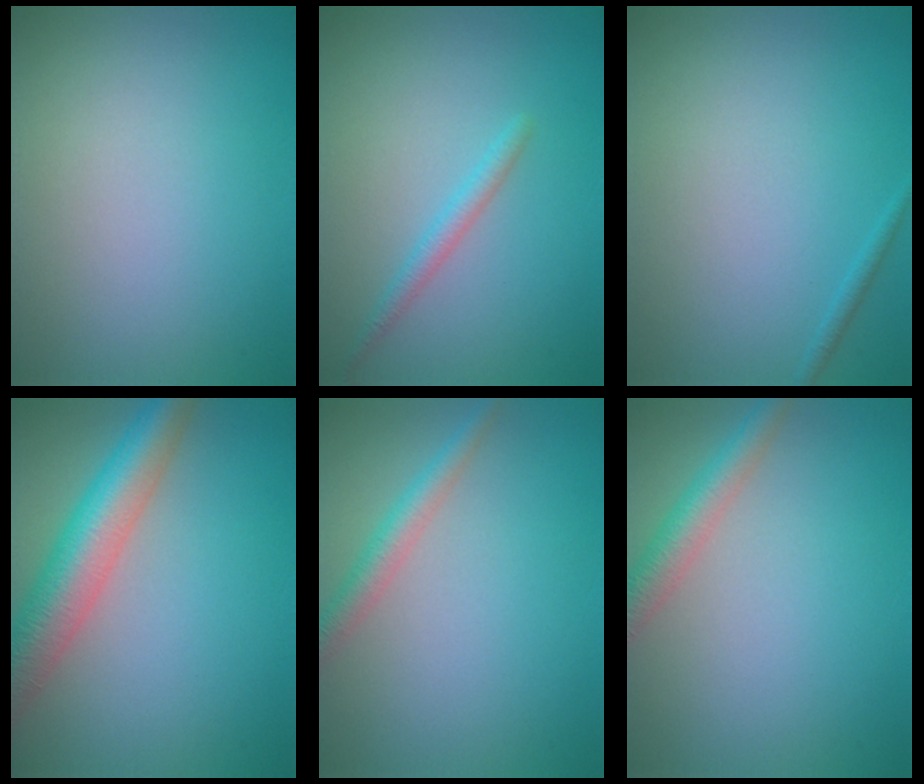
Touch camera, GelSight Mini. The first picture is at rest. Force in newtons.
{"total": 1.4, "press": 1.4, "slide": 0.1}
{"total": 0.6, "press": 0.6, "slide": 0.1}
{"total": 7.0, "press": 7.0, "slide": 0.4}
{"total": 2.4, "press": 2.4, "slide": 0.1}
{"total": 3.2, "press": 3.2, "slide": 0.1}